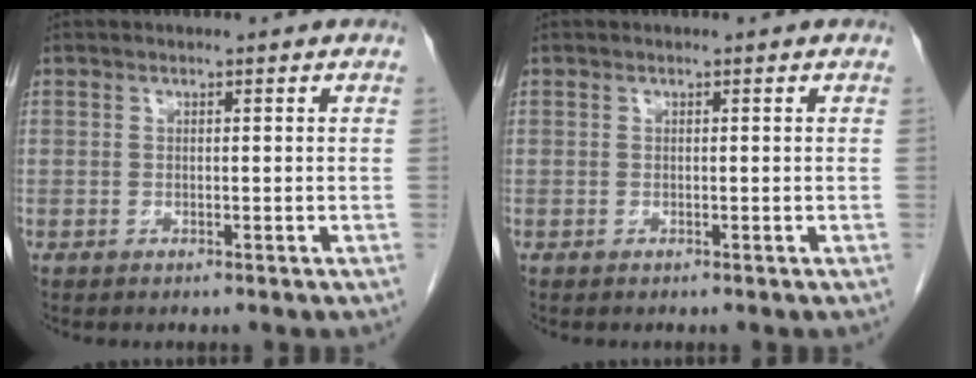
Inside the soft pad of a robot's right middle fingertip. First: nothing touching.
{"total": 0.0}